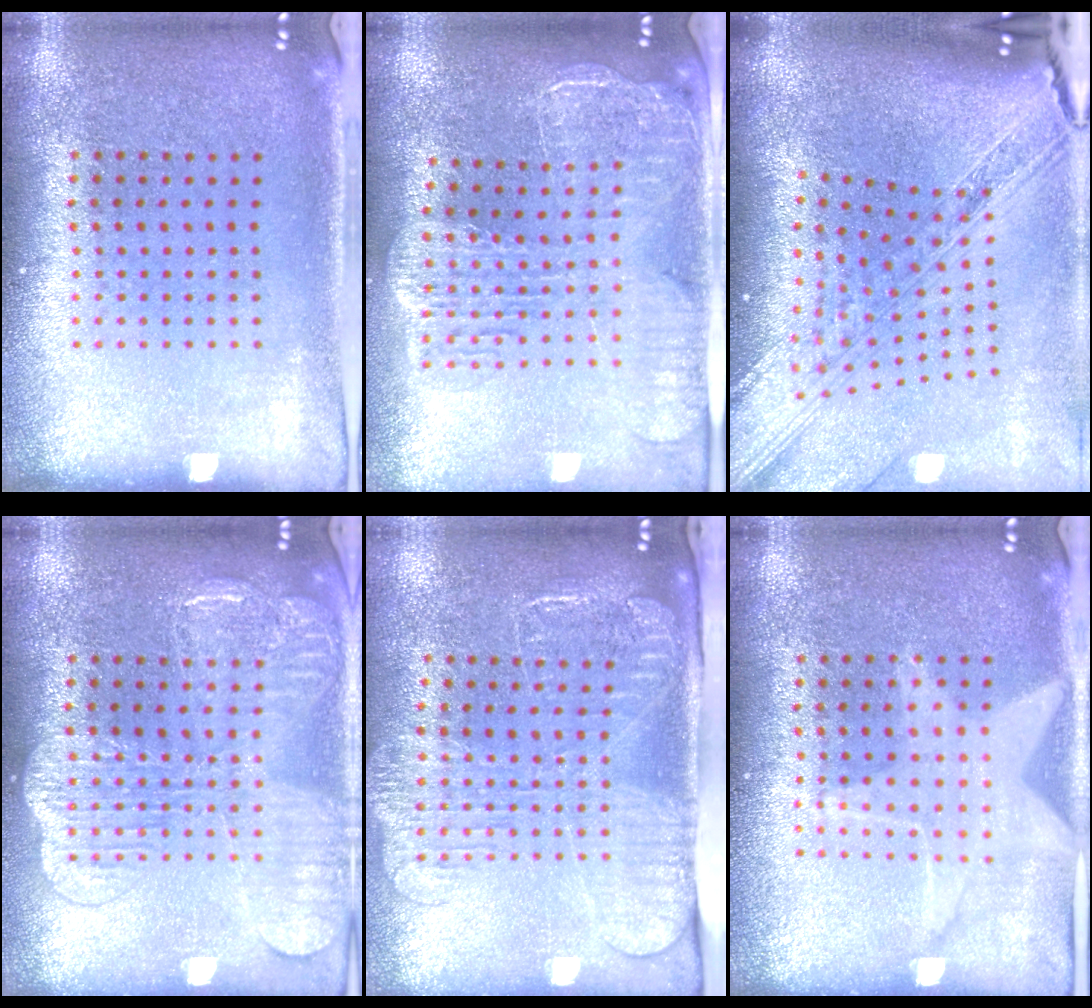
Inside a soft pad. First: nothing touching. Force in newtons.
{"total": 2.7, "press": 2.3, "slide": 1.4}
{"total": 4.0, "press": 2.9, "slide": 2.7}
{"total": 2.8, "press": 2.8, "slide": 0.6}
{"total": 2.6, "press": 2.1, "slide": 1.6}
{"total": 1.4, "press": 1.4, "slide": 0.1}